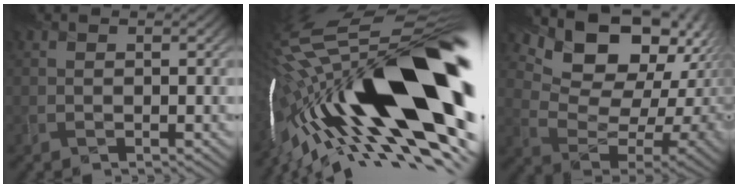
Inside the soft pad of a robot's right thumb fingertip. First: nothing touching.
{"total": 21.7, "force": [-3.1, 8.5, 19.7], "torque": [-0.359, -0.036, -0.061]}
{"total": 15.4, "force": [8.4, 9.0, 9.3], "torque": [-0.176, 0.006, 0.147]}